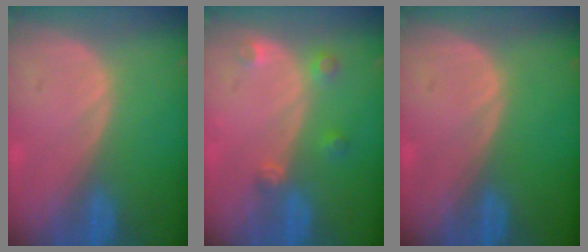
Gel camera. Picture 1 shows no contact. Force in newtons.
{"total": 2.7, "press": 2.6, "slide": 0.4}
{"total": 0.0}